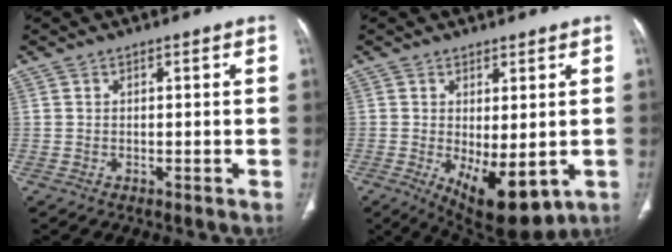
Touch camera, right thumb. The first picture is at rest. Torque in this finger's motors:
{"motor_torque": [-0.48, 0.47, 0.05, 0.03, 0.08]}